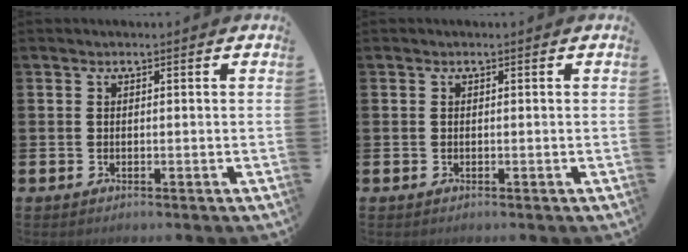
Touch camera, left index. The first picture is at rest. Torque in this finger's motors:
{"motor_torque": [0.00, 0.00, 0.00, 0.00]}